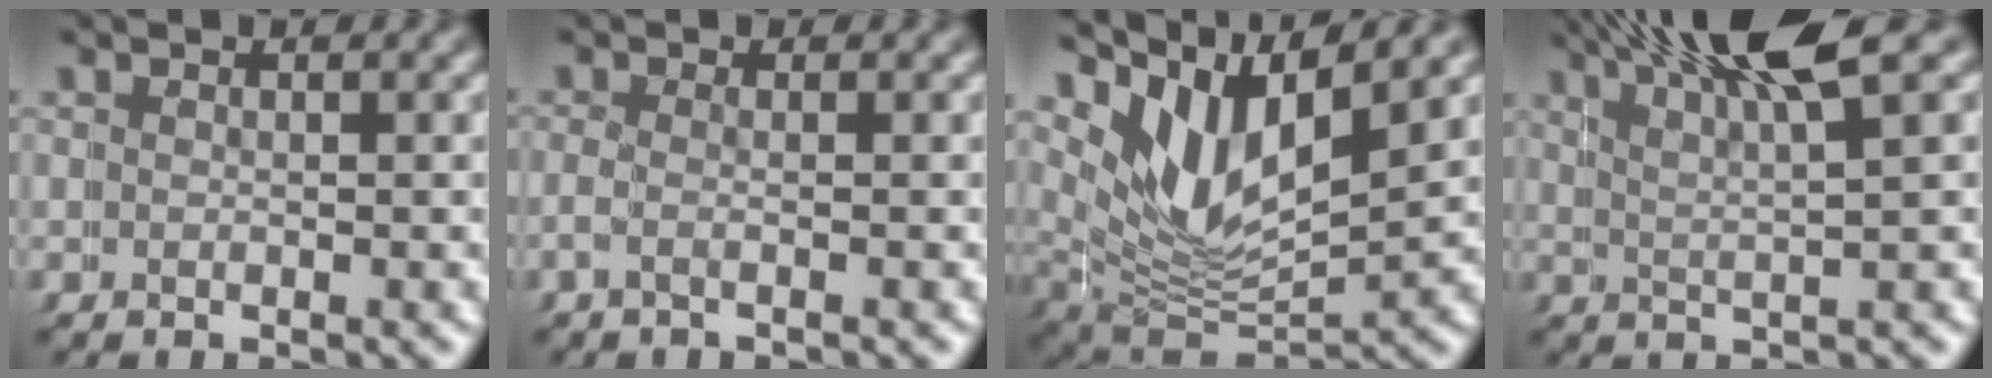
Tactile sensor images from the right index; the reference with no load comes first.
{"total": 0.8, "force": [-0.2, -0.8, 0.0], "torque": [0.002, 0.001, -0.007]}
{"total": 8.8, "force": [4.0, 5.4, 5.7], "torque": [-0.106, 0.002, 0.058]}
{"total": 7.2, "force": [5.4, 0.4, 4.8], "torque": [-0.085, 0.013, 0.083]}